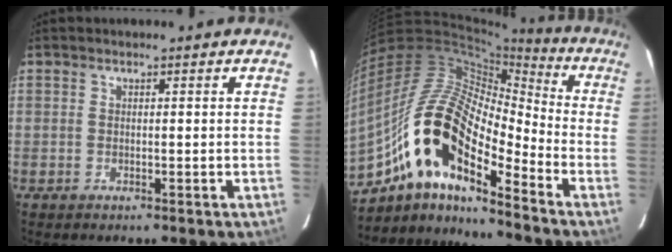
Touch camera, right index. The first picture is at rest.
{"total": 16.9, "force": [-9.8, 4.7, 12.9], "torque": [-0.254, 0.033, -0.170]}